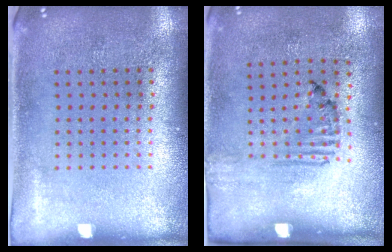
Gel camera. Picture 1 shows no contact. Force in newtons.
{"total": 1.7, "press": 1.1, "slide": 1.3}